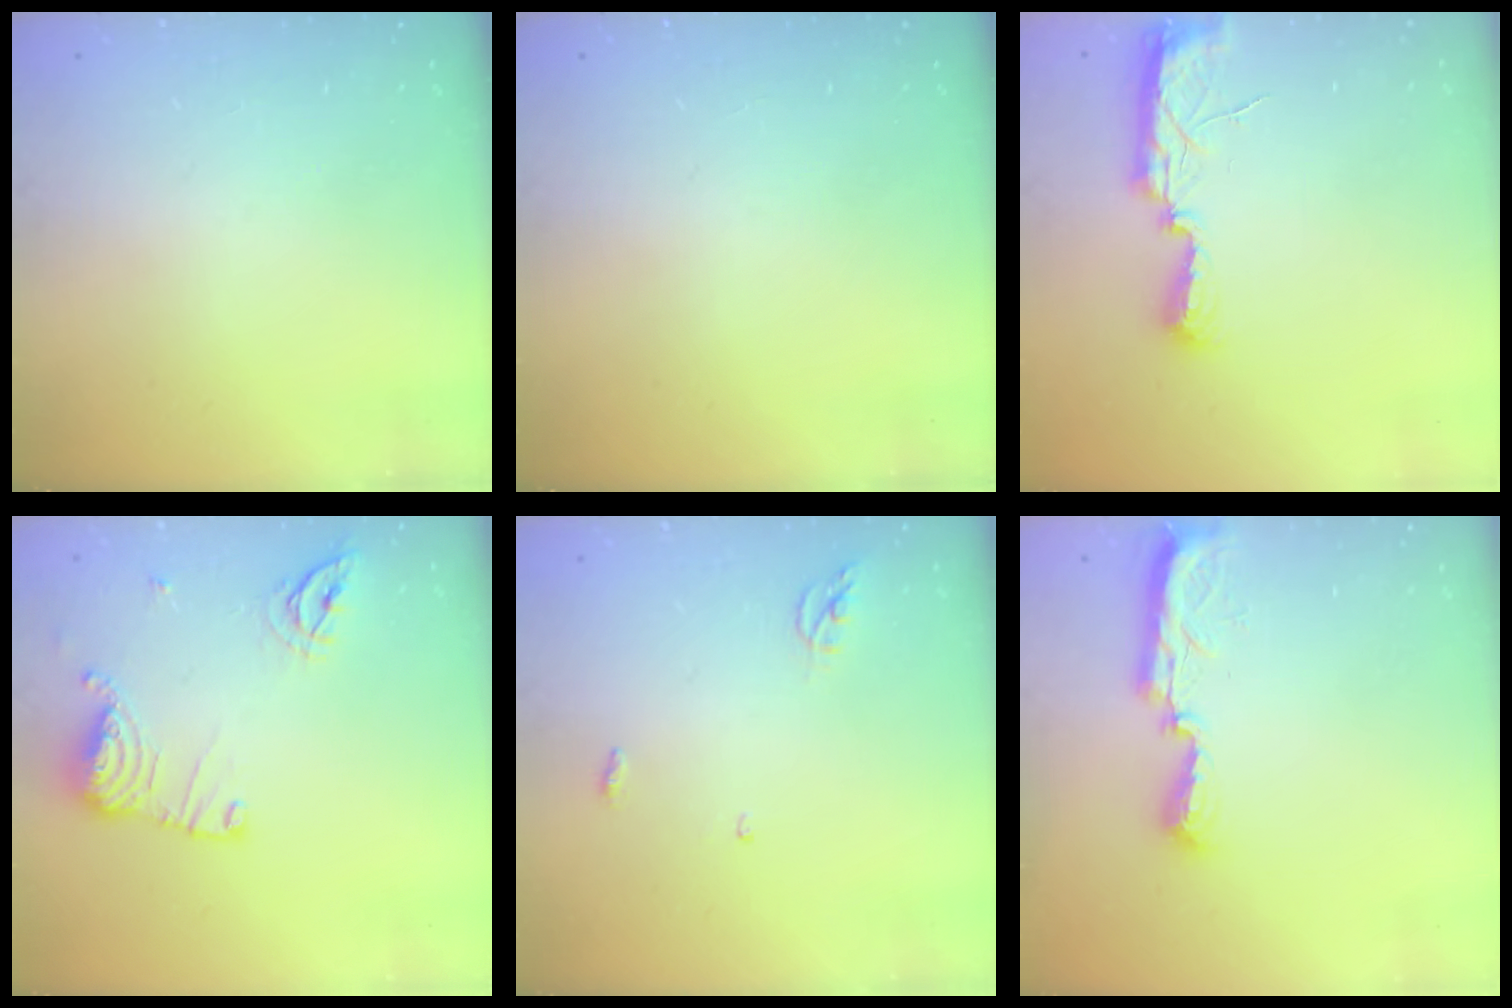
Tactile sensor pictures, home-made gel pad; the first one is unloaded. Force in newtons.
{"total": 0.0}
{"total": 10.0, "press": 8.9, "slide": 4.5}
{"total": 12.8, "press": 12.8, "slide": 0.5}
{"total": 3.8, "press": 3.8, "slide": 0.4}
{"total": 8.3, "press": 8.3, "slide": 0.9}